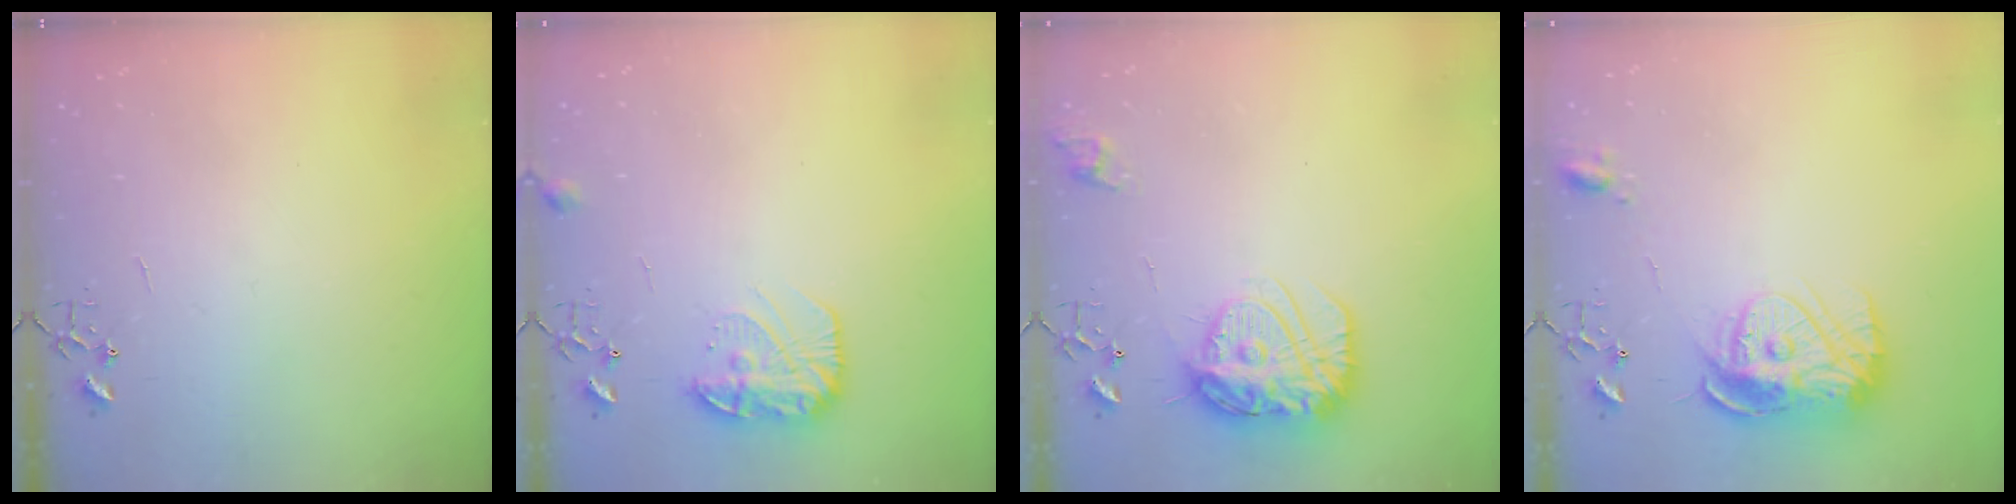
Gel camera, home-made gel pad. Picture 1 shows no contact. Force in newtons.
{"total": 12.8, "press": 12.8, "slide": 0.7}
{"total": 16.5, "press": 16.5, "slide": 1.6}
{"total": 14.9, "press": 14.9, "slide": 1.4}